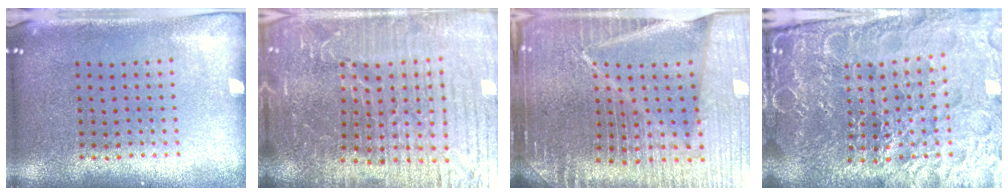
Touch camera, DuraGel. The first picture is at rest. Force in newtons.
{"total": 7.1, "press": 6.2, "slide": 3.6}
{"total": 6.7, "press": 5.8, "slide": 3.4}
{"total": 6.1, "press": 5.5, "slide": 2.7}